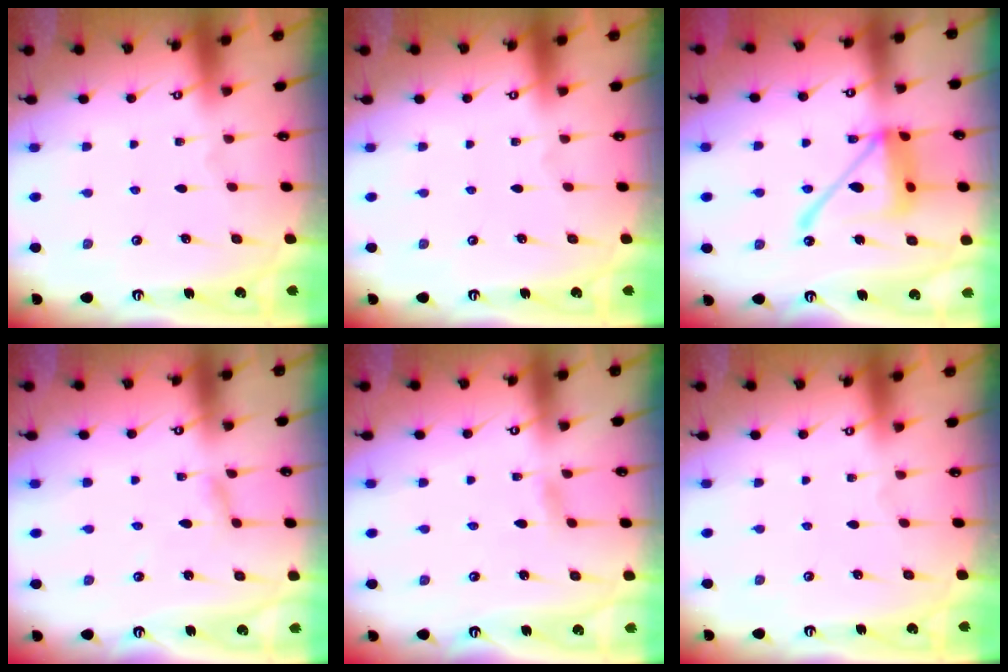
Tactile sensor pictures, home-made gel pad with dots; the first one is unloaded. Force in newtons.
{"total": 0.0}
{"total": 16.5, "press": 16.4, "slide": 1.6}
{"total": 2.4, "press": 2.4, "slide": 0.2}
{"total": 2.4, "press": 2.4, "slide": 0.3}
{"total": 0.0}